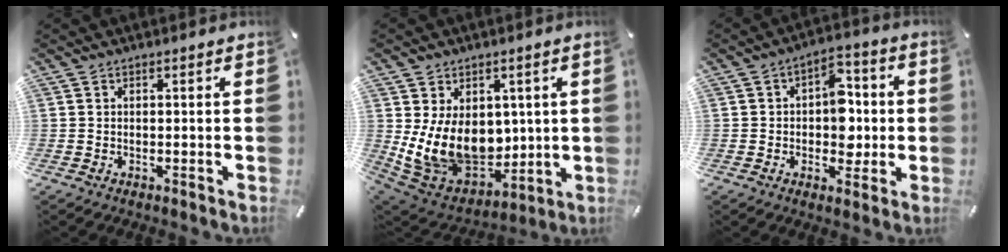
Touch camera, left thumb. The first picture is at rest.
{"total": 15.4, "force": [1.8, 11.8, 9.6], "torque": [-0.204, -0.036, 0.043]}
{"total": 9.7, "force": [-0.3, 7.1, 6.6], "torque": [-0.074, 0.009, -0.007]}